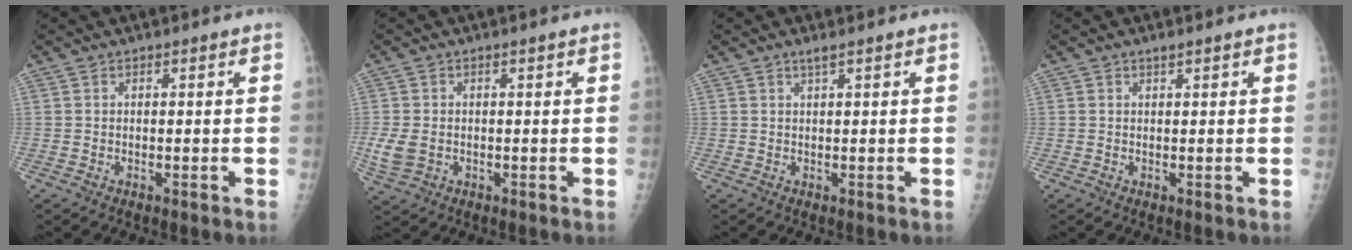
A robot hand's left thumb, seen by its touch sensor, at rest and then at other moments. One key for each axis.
{"total": 4.5, "fx": -0.3, "fy": 3.3, "fz": 3.0, "tx": -0.071, "ty": 0.000, "tz": 0.000}
{"total": 1.1, "fx": 0.8, "fy": -0.1, "fz": 0.8, "tx": -0.019, "ty": 0.000, "tz": 0.016}
{"total": 0.8, "fx": 0.6, "fy": 0.1, "fz": 0.5, "tx": -0.009, "ty": -0.002, "tz": 0.012}